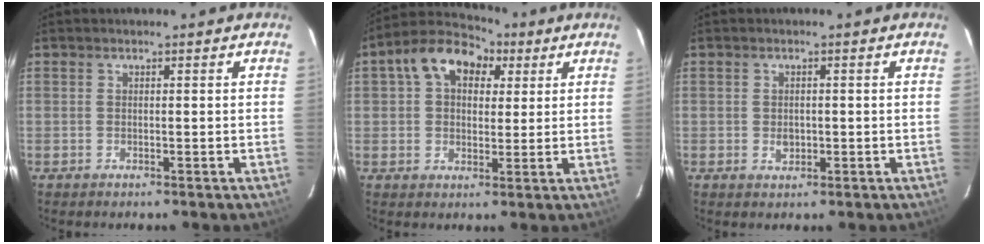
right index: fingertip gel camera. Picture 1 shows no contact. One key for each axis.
{"total": 11.4, "fx": 4.4, "fy": 7.9, "fz": 6.9, "tx": -0.131, "ty": 0.046, "tz": 0.067}
{"total": 2.1, "fx": -0.3, "fy": 1.7, "fz": 1.2, "tx": -0.020, "ty": 0.002, "tz": -0.004}